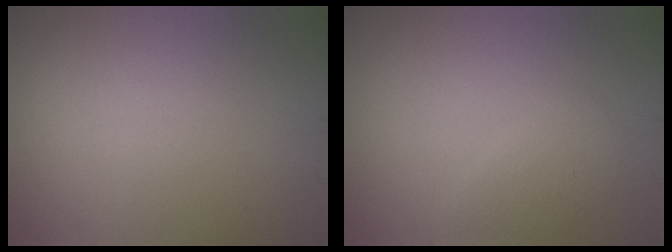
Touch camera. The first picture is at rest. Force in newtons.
{"total": 1.8, "press": 1.8, "slide": 0.1}